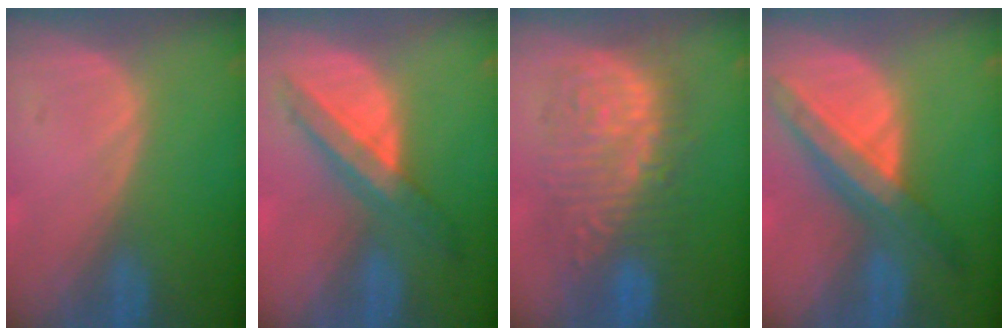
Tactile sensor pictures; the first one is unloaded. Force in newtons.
{"total": 6.5, "press": 6.3, "slide": 1.6}
{"total": 10.7, "press": 10.6, "slide": 0.7}
{"total": 8.4, "press": 7.4, "slide": 3.8}